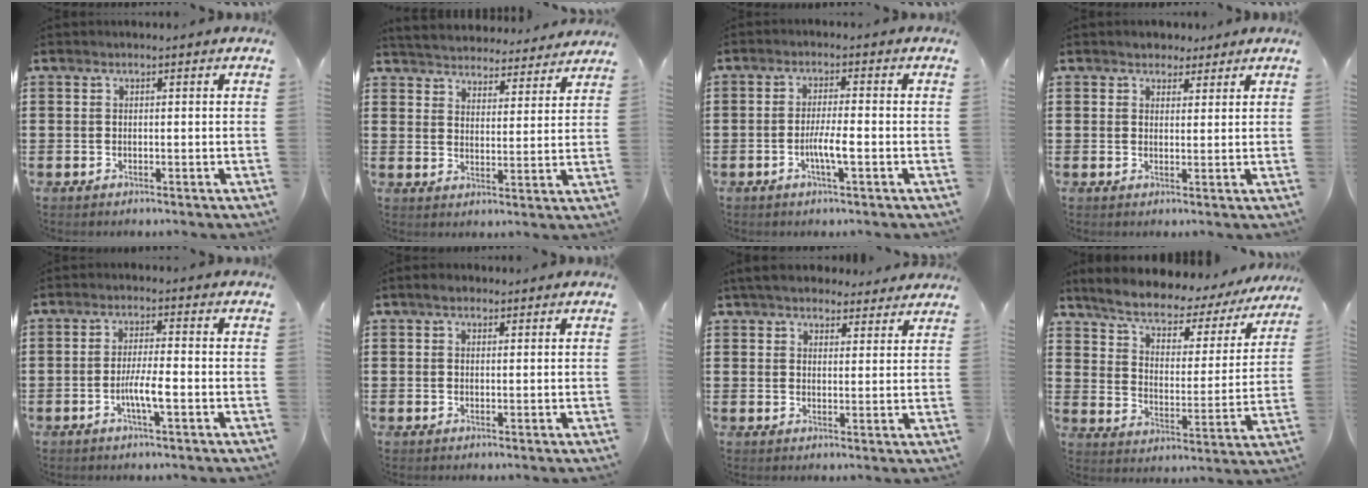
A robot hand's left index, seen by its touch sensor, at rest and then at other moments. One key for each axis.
{"total": 4.4, "fx": 4.4, "fy": 0.1, "fz": -0.5, "tx": -0.018, "ty": -0.033, "tz": 0.074}
{"total": 4.1, "fx": -1.3, "fy": 0.6, "fz": 3.9, "tx": -0.074, "ty": -0.002, "tz": -0.027}
{"total": 2.4, "fx": 2.0, "fy": 1.4, "fz": -0.1, "tx": -0.007, "ty": 0.010, "tz": 0.037}
{"total": 4.5, "fx": -1.5, "fy": 0.6, "fz": 4.2, "tx": -0.086, "ty": -0.004, "tz": -0.033}
{"total": 1.5, "fx": 0.9, "fy": 0.9, "fz": 0.8, "tx": -0.017, "ty": 0.006, "tz": 0.015}
{"total": 4.8, "fx": 4.4, "fy": 1.4, "fz": 1.2, "tx": -0.039, "ty": -0.008, "tz": 0.083}
{"total": 5.7, "fx": 4.9, "fy": 1.8, "fz": 2.5, "tx": -0.074, "ty": -0.033, "tz": 0.077}